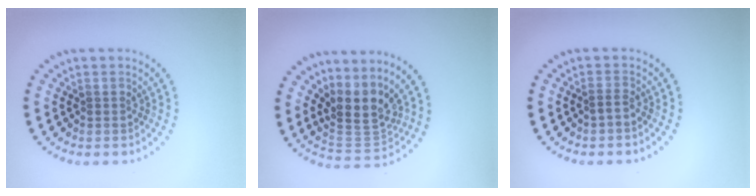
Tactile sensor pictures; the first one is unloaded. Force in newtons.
{"total": 3.9, "press": 3.0, "slide": 2.5}
{"total": 0.6, "press": 0.3, "slide": 0.5}